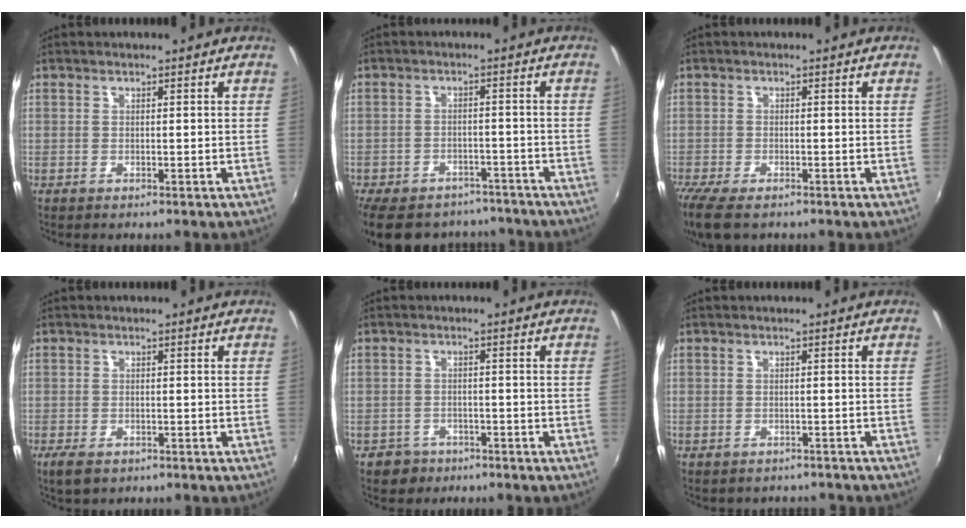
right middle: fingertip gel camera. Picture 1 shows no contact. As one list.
[{"total": 17.6, "force": [-14.1, 8.3, 6.5], "torque": [-0.161, 0.004, -0.193]}, {"total": 7.2, "force": [-5.4, 2.1, 4.2], "torque": [-0.103, -0.035, -0.099]}, {"total": 3.6, "force": [-2.2, 1.8, 2.1], "torque": [-0.050, -0.011, -0.039]}, {"total": 4.0, "force": [-2.6, 3.0, 0.6], "torque": [-0.028, 0.003, -0.039]}, {"total": 3.8, "force": [-3.3, 1.6, 1.0], "torque": [-0.022, -0.015, -0.041]}]